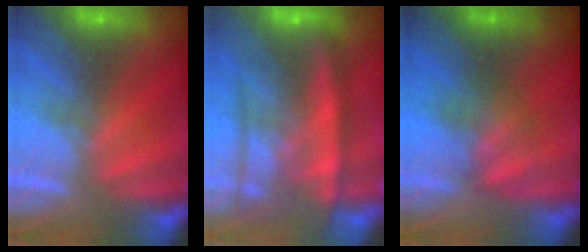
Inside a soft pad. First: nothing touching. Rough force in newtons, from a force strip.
{"total": 6.9}
{"total": 3.0}